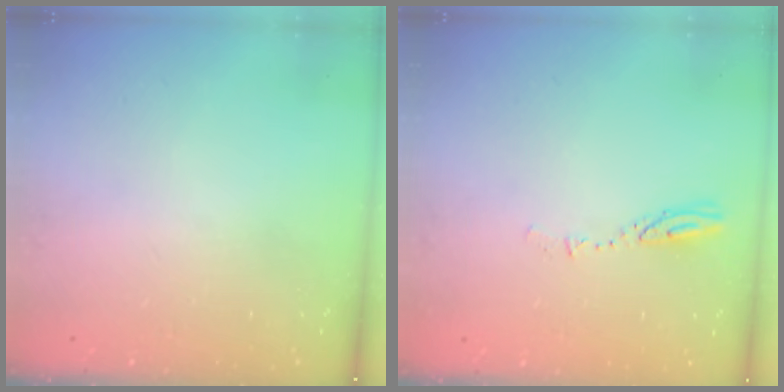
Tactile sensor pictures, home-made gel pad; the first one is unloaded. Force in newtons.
{"total": 3.1, "press": 3.1, "slide": 0.4}